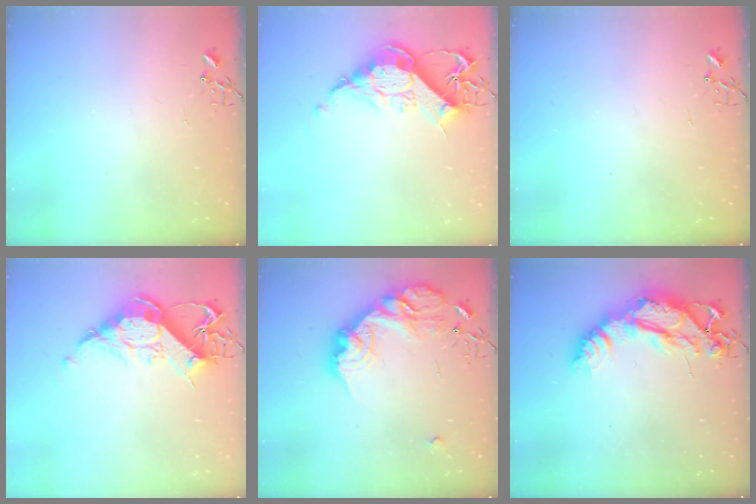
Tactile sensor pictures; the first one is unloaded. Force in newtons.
{"total": 13.7, "press": 13.6, "slide": 1.3}
{"total": 0.0}
{"total": 13.7, "press": 13.6, "slide": 1.3}
{"total": 19.5, "press": 19.5, "slide": 1.3}
{"total": 17.0, "press": 17.0, "slide": 1.4}